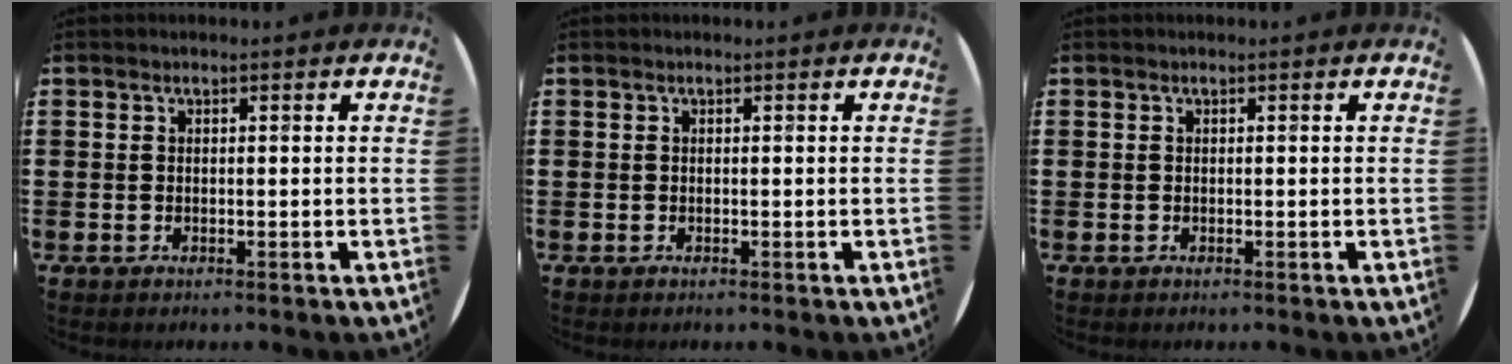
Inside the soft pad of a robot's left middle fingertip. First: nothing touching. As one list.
[{"total": 0.0}, {"total": 0.0}]